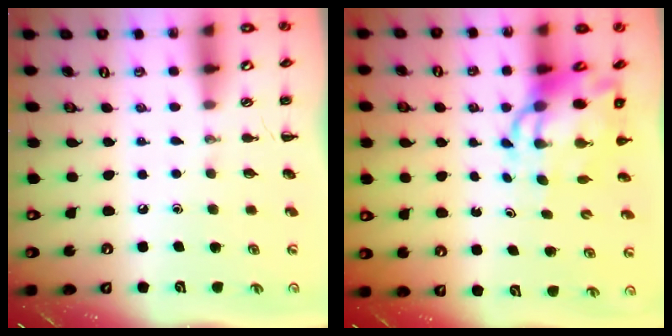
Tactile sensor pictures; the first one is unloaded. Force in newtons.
{"total": 10.0, "press": 9.6, "slide": 2.7}